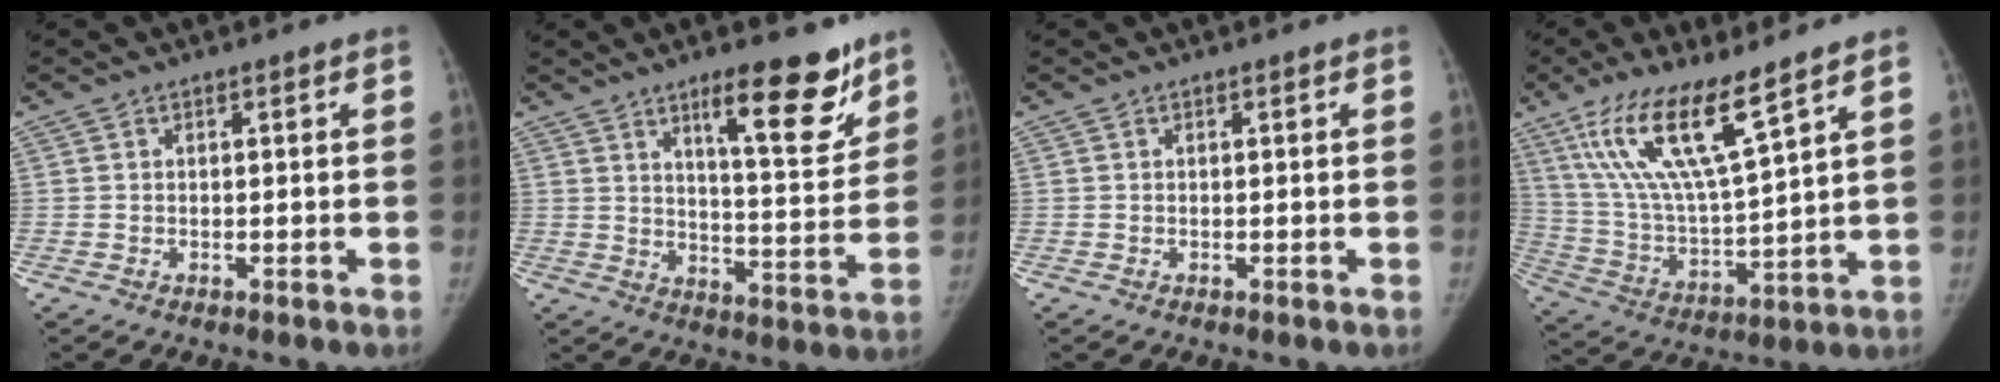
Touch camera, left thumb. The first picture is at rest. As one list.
[{"total": 14.3, "force": [9.3, 3.9, 10.2], "torque": [-0.108, -0.066, 0.142]}, {"total": 0.0}, {"total": 17.2, "force": [10.4, 3.3, 13.3], "torque": [-0.254, -0.052, 0.209]}]